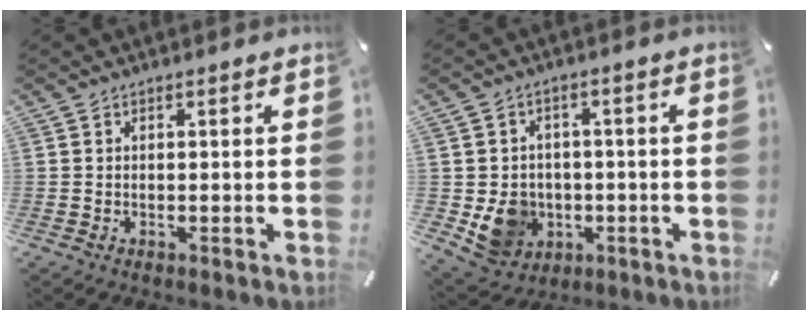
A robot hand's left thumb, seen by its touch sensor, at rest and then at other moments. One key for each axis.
{"total": 9.4, "fx": -1.7, "fy": 8.8, "fz": 3.0, "tx": -0.071, "ty": 0.004, "tz": -0.026}